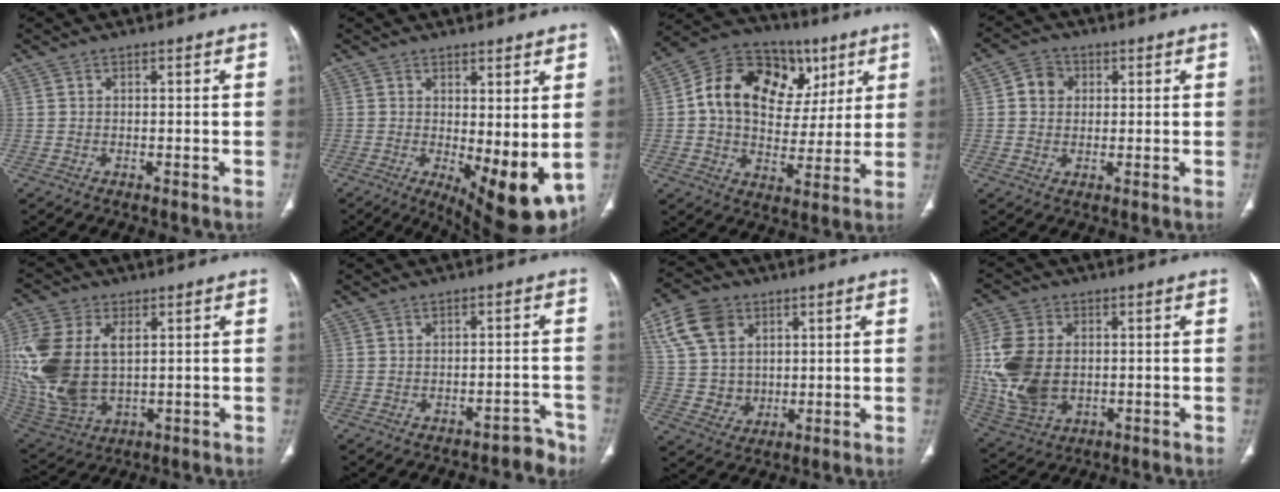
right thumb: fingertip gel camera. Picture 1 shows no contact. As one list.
[{"total": 11.8, "force": [-0.4, 4.4, 11.0], "torque": [-0.147, -0.025, 0.009]}, {"total": 21.3, "force": [6.5, 15.2, 13.4], "torque": [-0.179, 0.024, 0.104]}, {"total": 5.1, "force": [1.1, 4.5, 2.1], "torque": [-0.014, 0.004, 0.014]}, {"total": 18.8, "force": [2.7, 11.5, 14.7], "torque": [-0.335, -0.011, 0.065]}, {"total": 4.0, "force": [-3.4, 2.0, 0.8], "torque": [0.008, 0.041, -0.039]}, {"total": 13.0, "force": [5.2, 10.3, 6.1], "torque": [-0.094, -0.010, 0.106]}, {"total": 14.4, "force": [0.2, 10.1, 10.3], "torque": [-0.213, -0.003, 0.020]}]